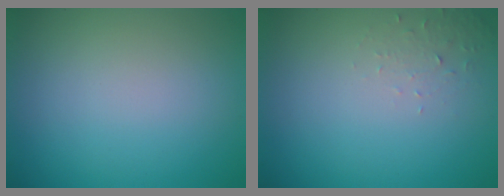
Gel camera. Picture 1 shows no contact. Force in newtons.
{"total": 1.2, "press": 1.2, "slide": 0.1}